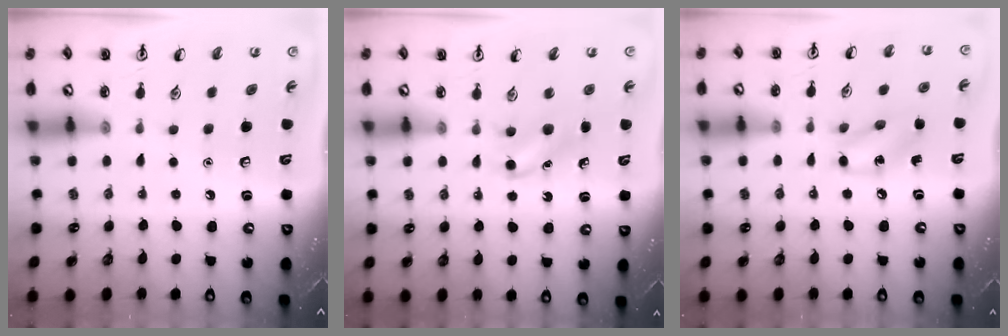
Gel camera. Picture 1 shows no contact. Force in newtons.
{"total": 4.1, "press": 3.9, "slide": 1.3}
{"total": 7.8, "press": 7.8, "slide": 0.6}